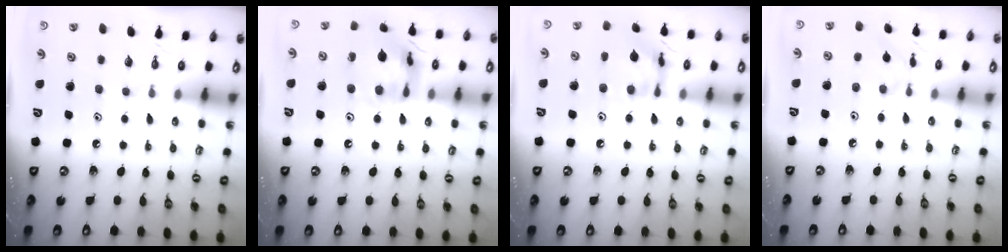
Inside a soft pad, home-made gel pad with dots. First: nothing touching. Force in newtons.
{"total": 16.1, "press": 16.0, "slide": 1.6}
{"total": 13.8, "press": 13.8, "slide": 1.2}
{"total": 1.4, "press": 1.3, "slide": 0.2}